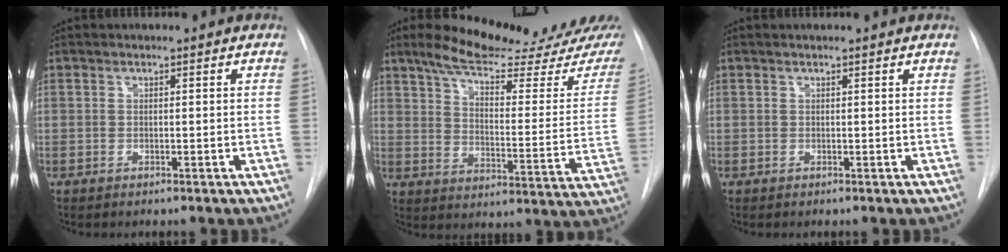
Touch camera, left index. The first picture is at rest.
{"total": 22.3, "force": [19.1, 2.4, 11.4], "torque": [-0.165, -0.056, 0.251]}
{"total": 1.9, "force": [1.8, 0.0, 0.6], "torque": [-0.011, 0.014, 0.022]}